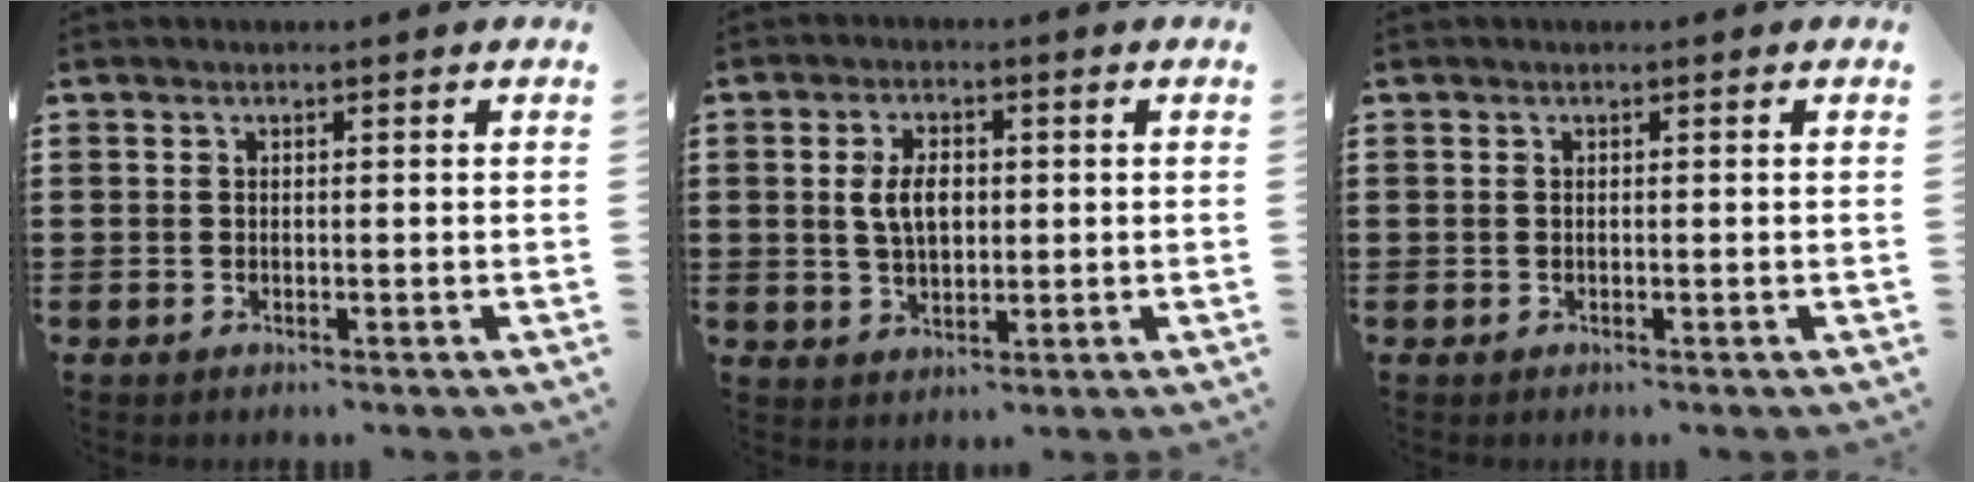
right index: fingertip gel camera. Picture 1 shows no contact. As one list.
[{"total": 5.1, "force": [0.5, 2.9, 4.2], "torque": [-0.086, 0.006, 0.003]}, {"total": 0.0}]